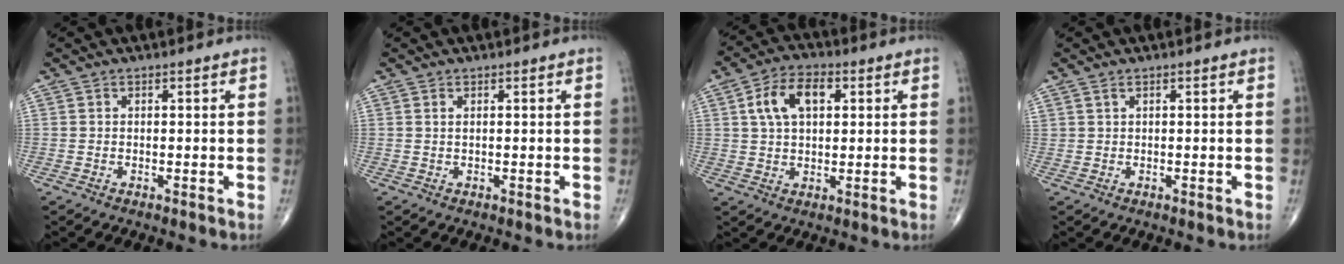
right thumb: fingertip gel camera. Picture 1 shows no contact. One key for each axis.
{"total": 0.7, "fx": 0.3, "fy": 0.3, "fz": 0.6, "tx": -0.015, "ty": 0.003, "tz": 0.007}
{"total": 9.2, "fx": 2.6, "fy": 5.4, "fz": 7.0, "tx": -0.118, "ty": 0.012, "tz": 0.042}
{"total": 0.7, "fx": 0.5, "fy": 0.3, "fz": 0.3, "tx": -0.004, "ty": 0.001, "tz": 0.012}